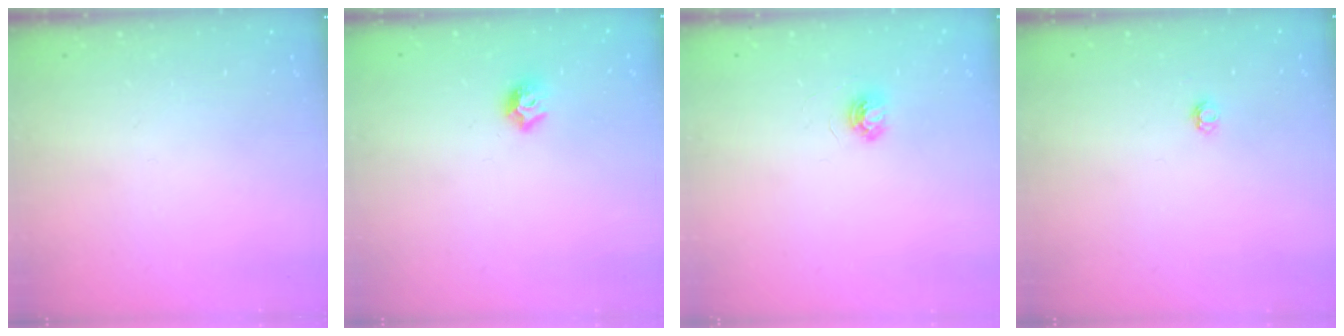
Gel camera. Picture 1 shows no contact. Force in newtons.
{"total": 7.5, "press": 7.5, "slide": 0.6}
{"total": 3.7, "press": 3.7, "slide": 0.4}
{"total": 2.9, "press": 2.9, "slide": 0.4}